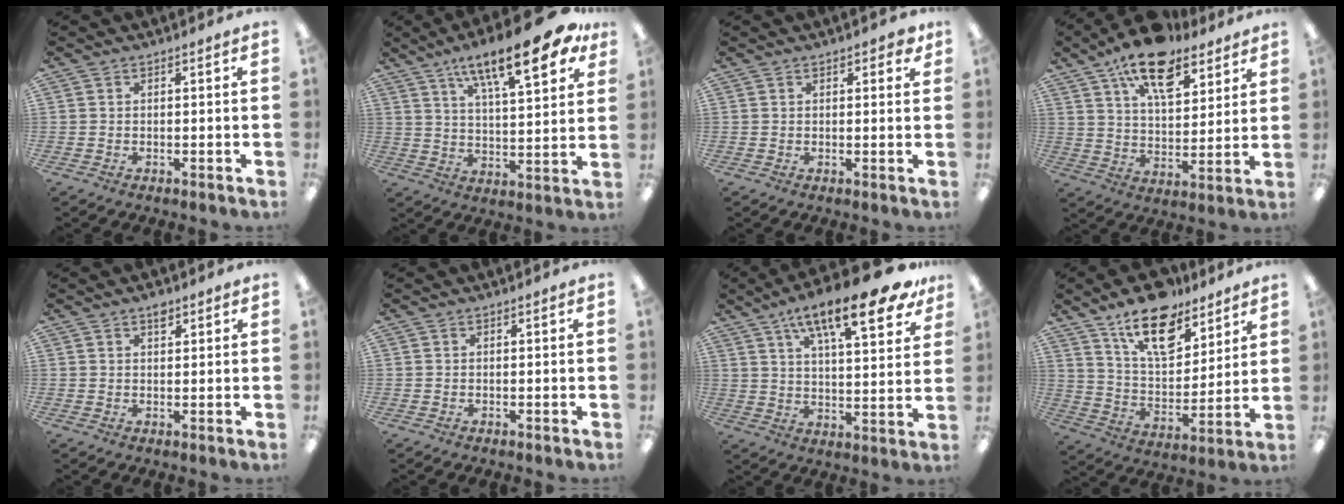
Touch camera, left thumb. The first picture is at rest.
{"total": 19.0, "force": [11.6, 5.4, 14.1], "torque": [-0.216, -0.054, 0.180]}
{"total": 2.2, "force": [1.4, 1.1, 1.2], "torque": [-0.010, -0.002, 0.022]}
{"total": 16.3, "force": [11.3, 7.4, 9.2], "torque": [-0.143, -0.054, 0.194]}
{"total": 2.4, "force": [1.6, 1.2, 1.2], "torque": [-0.009, -0.004, 0.025]}
{"total": 0.0}
{"total": 18.8, "force": [12.0, 5.4, 13.5], "torque": [-0.207, -0.060, 0.188]}
{"total": 17.3, "force": [12.2, 8.4, 9.0], "torque": [-0.139, -0.071, 0.213]}